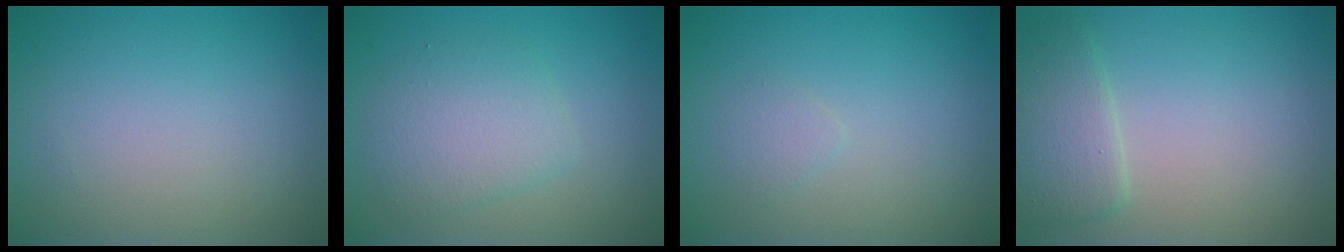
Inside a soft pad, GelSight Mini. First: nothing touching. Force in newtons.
{"total": 3.5, "press": 3.5, "slide": 0.1}
{"total": 0.9, "press": 0.9, "slide": 0.0}
{"total": 2.8, "press": 2.8, "slide": 0.2}